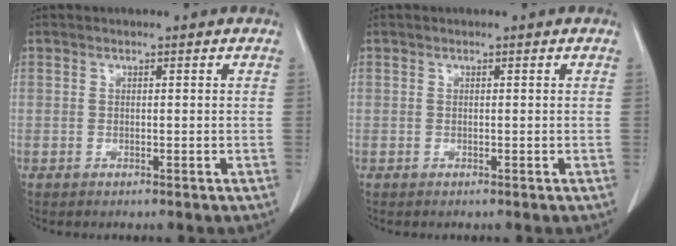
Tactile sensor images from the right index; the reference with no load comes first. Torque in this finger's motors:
{"motor_torque": [0.00, 0.00, 0.02, 0.00]}